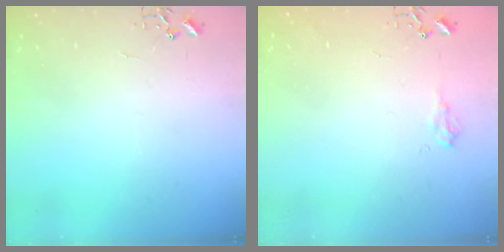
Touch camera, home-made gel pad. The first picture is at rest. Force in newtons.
{"total": 7.4, "press": 7.4, "slide": 0.9}